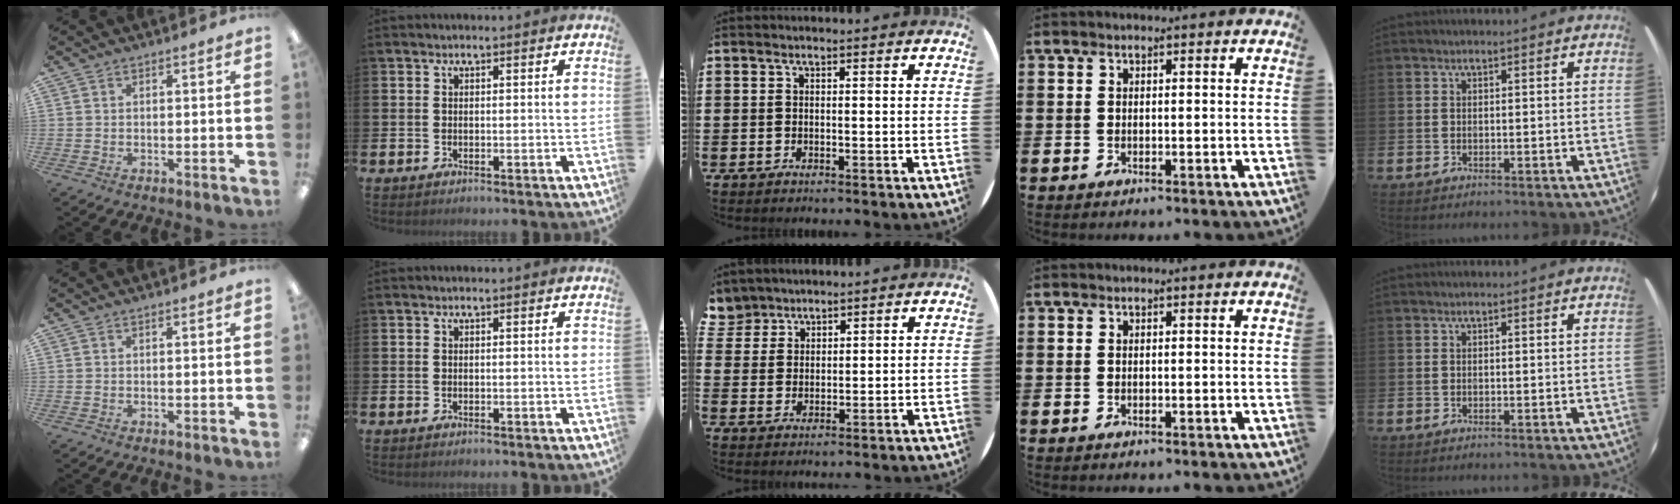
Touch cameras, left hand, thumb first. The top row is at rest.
{"middle": {"total": 4.1, "force": [3.7, 1.8, -0.4], "torque": [-0.006, -0.009, 0.072]}}